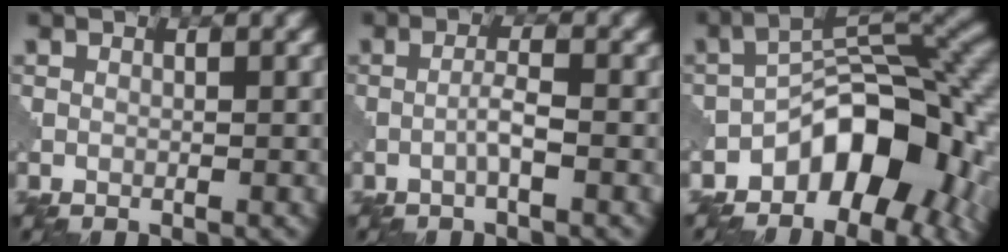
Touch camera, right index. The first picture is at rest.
{"total": 1.8, "force": [-0.7, 0.1, 1.6], "torque": [-0.031, 0.008, -0.017]}
{"total": 10.4, "force": [-4.8, 5.4, 7.4], "torque": [-0.080, 0.016, -0.091]}